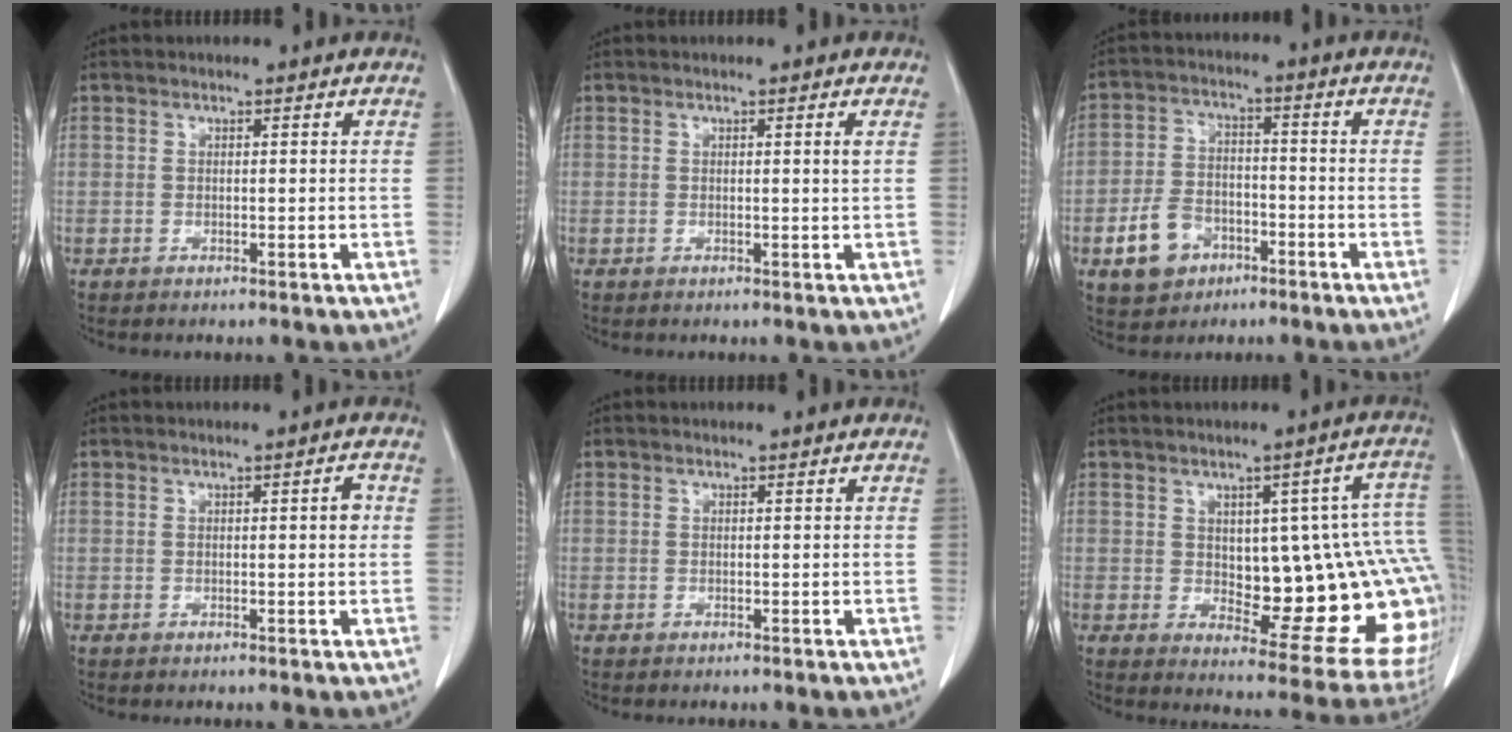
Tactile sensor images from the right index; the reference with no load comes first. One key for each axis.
{"total": 0.8, "fx": 0.2, "fy": -0.3, "fz": 0.7, "tx": -0.013, "ty": -0.002, "tz": 0.005}
{"total": 8.3, "fx": -3.9, "fy": 6.1, "fz": 4.1, "tx": -0.094, "ty": 0.014, "tz": -0.061}
{"total": 1.6, "fx": 0.2, "fy": 0.3, "fz": 1.5, "tx": -0.021, "ty": 0.004, "tz": 0.003}
{"total": 0.0}
{"total": 18.4, "fx": 0.5, "fy": 5.9, "fz": 17.4, "tx": -0.157, "ty": 0.020, "tz": 0.023}